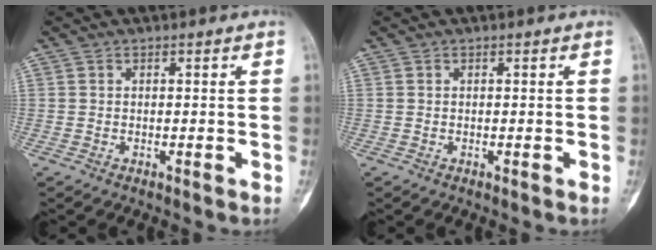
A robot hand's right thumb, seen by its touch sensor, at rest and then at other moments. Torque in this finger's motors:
{"motor_torque": [0.43, 0.43, 0.21, -0.27, 0.04]}